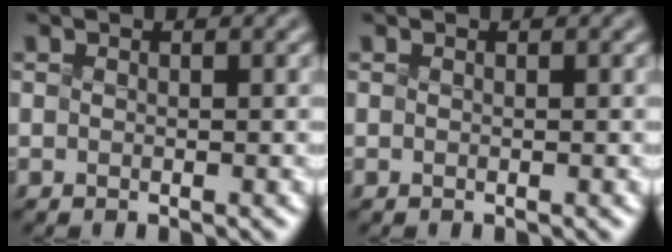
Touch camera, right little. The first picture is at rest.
{"total": 0.0}